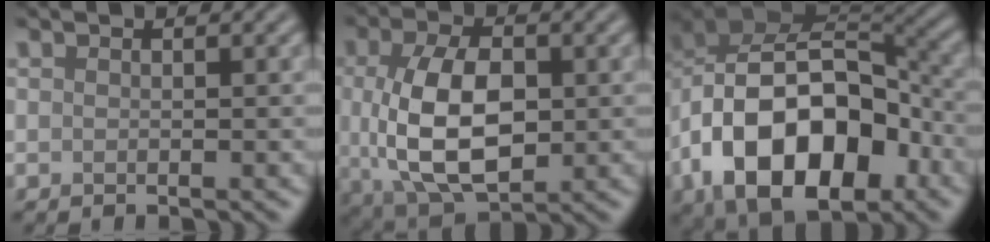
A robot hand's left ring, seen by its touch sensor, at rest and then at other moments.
{"total": 9.5, "force": [-0.1, 5.4, 7.8], "torque": [-0.162, -0.009, 0.003]}
{"total": 16.2, "force": [-4.6, 10.4, 11.5], "torque": [-0.191, 0.003, -0.078]}